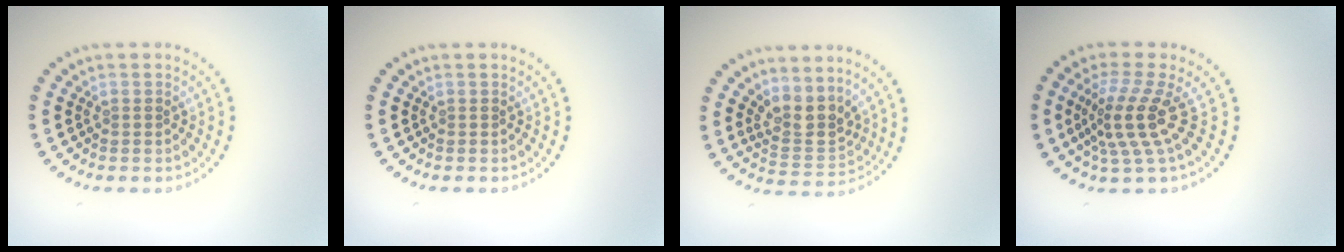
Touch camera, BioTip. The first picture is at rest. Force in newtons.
{"total": 0.0}
{"total": 3.2, "press": 2.6, "slide": 1.8}
{"total": 3.9, "press": 2.8, "slide": 2.8}